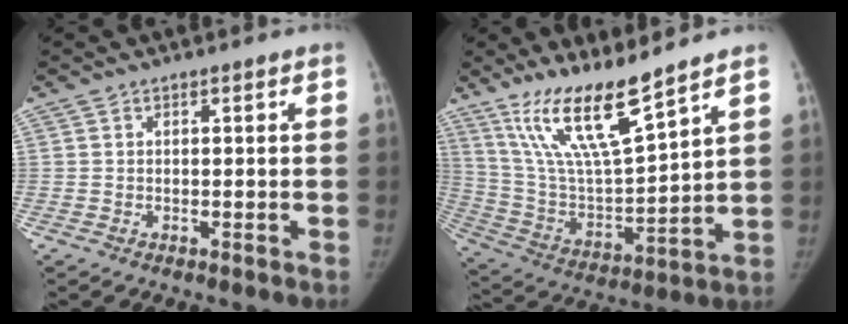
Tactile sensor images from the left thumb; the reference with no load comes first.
{"total": 16.2, "force": [11.7, 2.4, 10.8], "torque": [-0.189, -0.070, 0.237]}